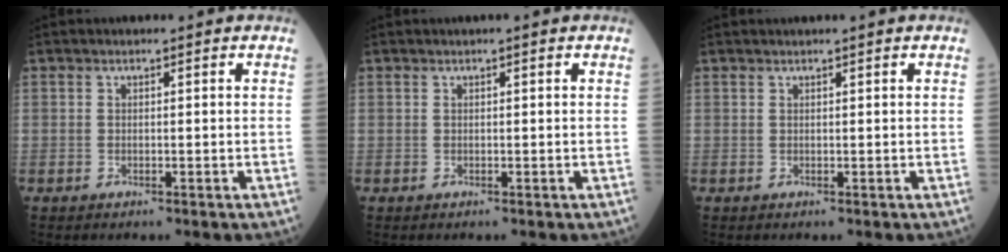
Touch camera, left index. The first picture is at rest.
{"total": 0.0}
{"total": 1.0, "force": [0.8, -0.2, 0.5], "torque": [-0.006, 0.011, 0.020]}